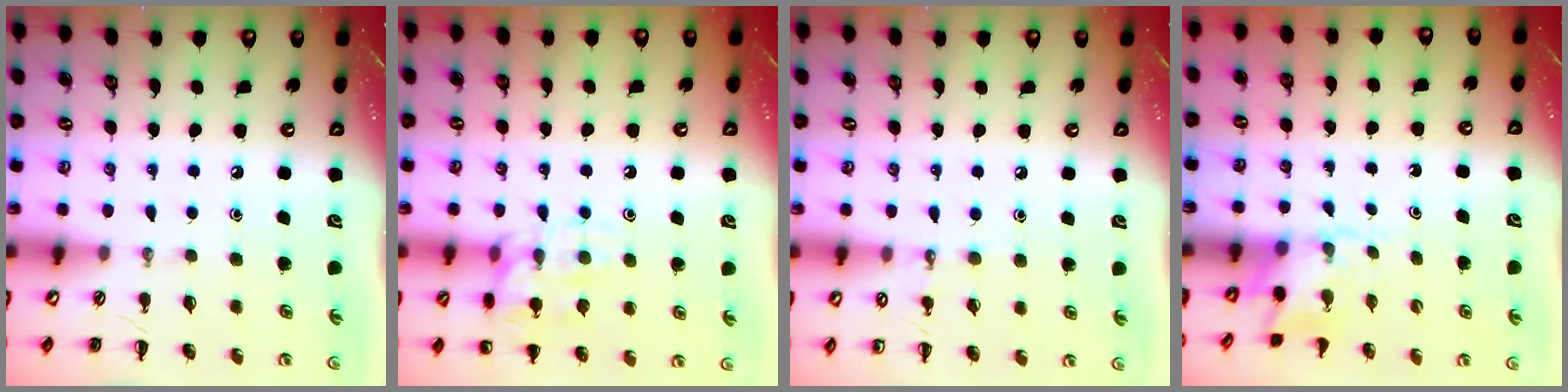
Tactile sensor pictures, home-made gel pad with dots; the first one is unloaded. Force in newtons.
{"total": 13.7, "press": 13.7, "slide": 0.8}
{"total": 5.5, "press": 5.3, "slide": 1.5}
{"total": 2.5, "press": 2.3, "slide": 1.0}